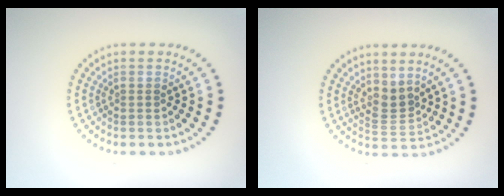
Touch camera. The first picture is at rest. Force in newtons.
{"total": 2.2, "press": 1.6, "slide": 1.6}